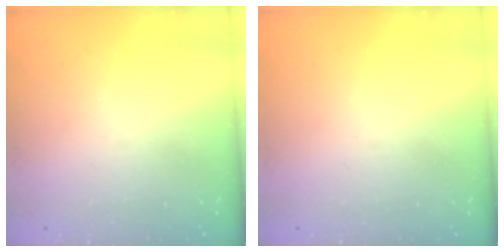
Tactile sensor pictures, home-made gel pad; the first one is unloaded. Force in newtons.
{"total": 0.0}